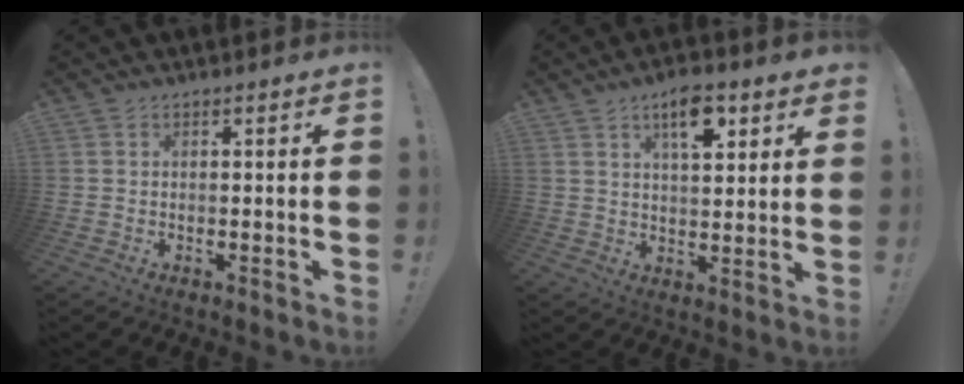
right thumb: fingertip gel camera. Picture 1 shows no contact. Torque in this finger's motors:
{"motor_torque": [0.42, 3.03, 0.83, 0.14, 0.07]}